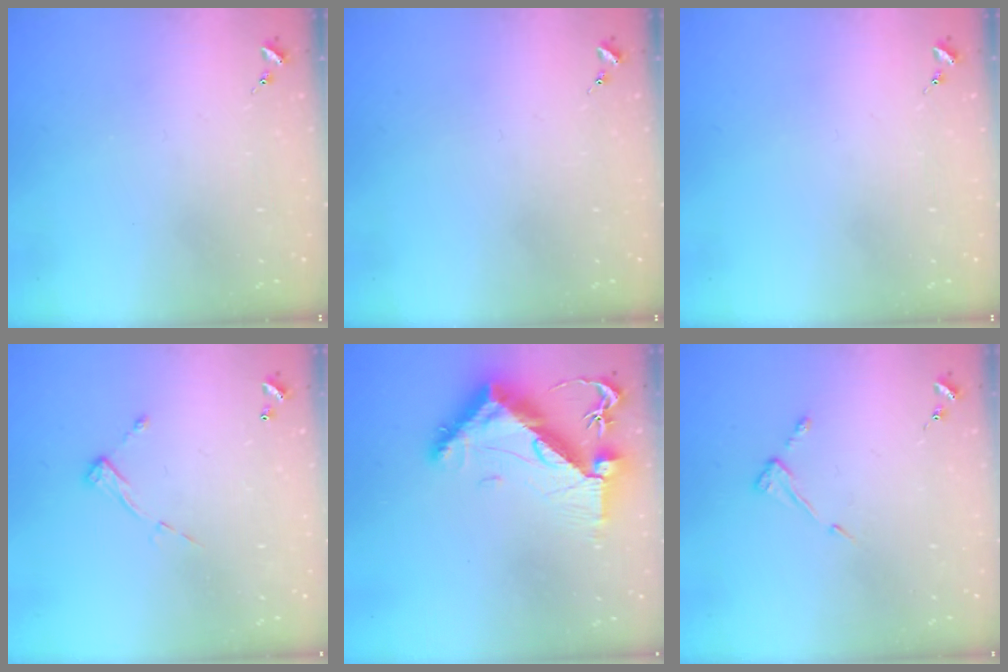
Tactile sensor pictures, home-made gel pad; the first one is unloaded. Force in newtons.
{"total": 0.0}
{"total": 0.0}
{"total": 6.3, "press": 6.3, "slide": 0.3}
{"total": 10.8, "press": 10.8, "slide": 1.3}
{"total": 4.4, "press": 4.3, "slide": 0.7}